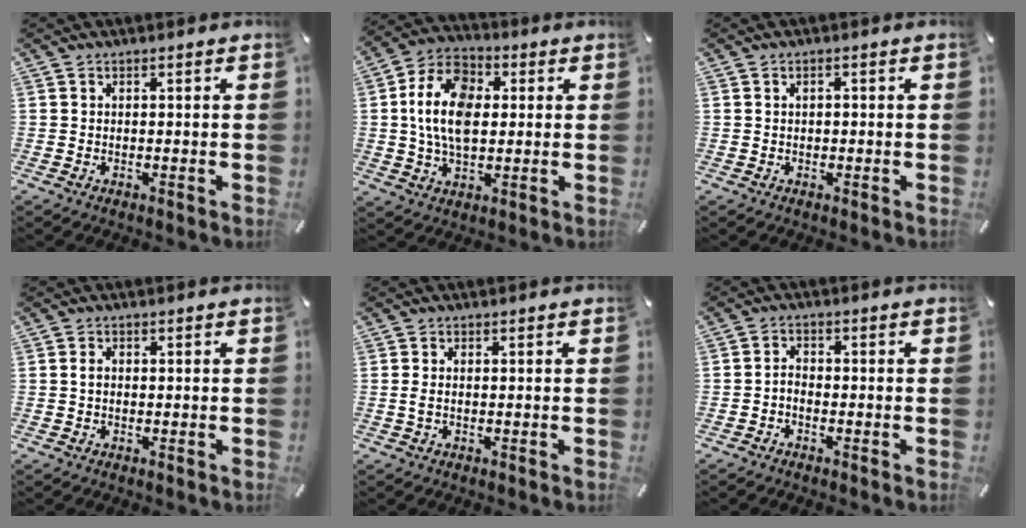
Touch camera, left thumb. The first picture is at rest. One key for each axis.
{"total": 13.8, "fx": 1.3, "fy": 9.5, "fz": 10.0, "tx": -0.212, "ty": 0.016, "tz": 0.024}
{"total": 1.2, "fx": 0.0, "fy": 0.8, "fz": 0.9, "tx": -0.018, "ty": 0.006, "tz": -0.002}
{"total": 1.3, "fx": 0.1, "fy": 0.8, "fz": 1.0, "tx": -0.020, "ty": 0.005, "tz": -0.001}
{"total": 1.6, "fx": -0.1, "fy": 0.5, "fz": 1.5, "tx": -0.028, "ty": 0.000, "tz": -0.002}
{"total": 2.1, "fx": -1.4, "fy": 1.0, "fz": 1.0, "tx": -0.019, "ty": 0.010, "tz": -0.029}